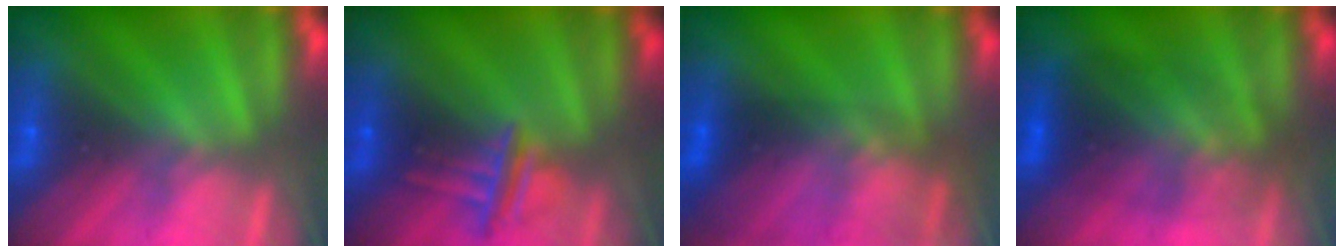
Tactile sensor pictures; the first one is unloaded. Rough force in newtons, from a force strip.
{"total": 2.8}
{"total": 2.9}
{"total": 3.5}